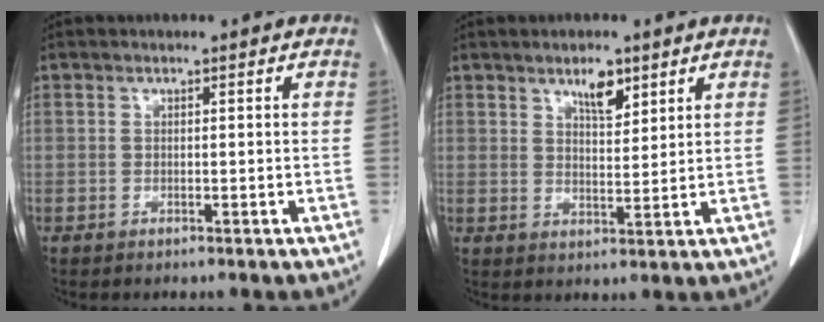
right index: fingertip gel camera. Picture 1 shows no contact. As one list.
[{"total": 4.4, "force": [2.9, 1.5, 2.9], "torque": [-0.049, -0.002, 0.050]}]